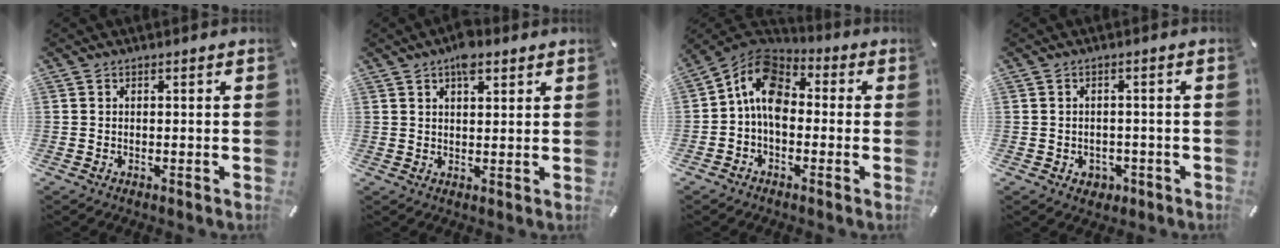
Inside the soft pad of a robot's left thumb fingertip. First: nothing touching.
{"total": 5.2, "force": [3.2, 2.3, 3.3], "torque": [-0.048, -0.006, 0.054]}
{"total": 10.4, "force": [-0.3, 7.6, 7.2], "torque": [-0.135, 0.014, -0.004]}
{"total": 3.0, "force": [-0.8, 2.7, 0.9], "torque": [-0.009, 0.001, -0.018]}